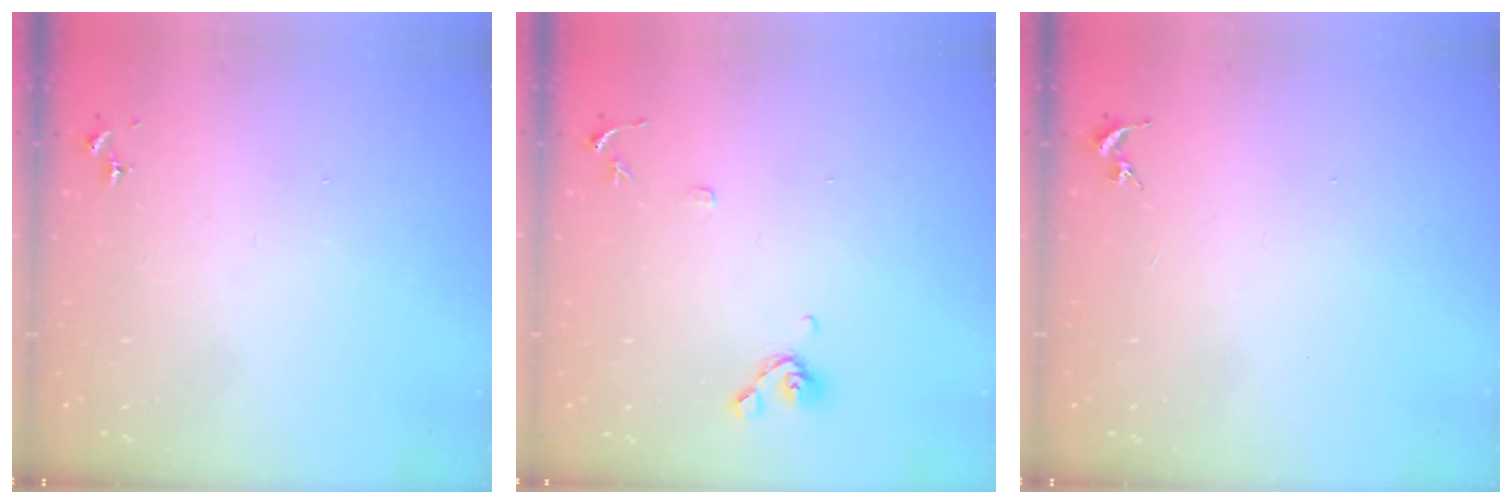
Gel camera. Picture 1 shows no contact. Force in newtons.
{"total": 8.3, "press": 8.0, "slide": 2.1}
{"total": 0.0}